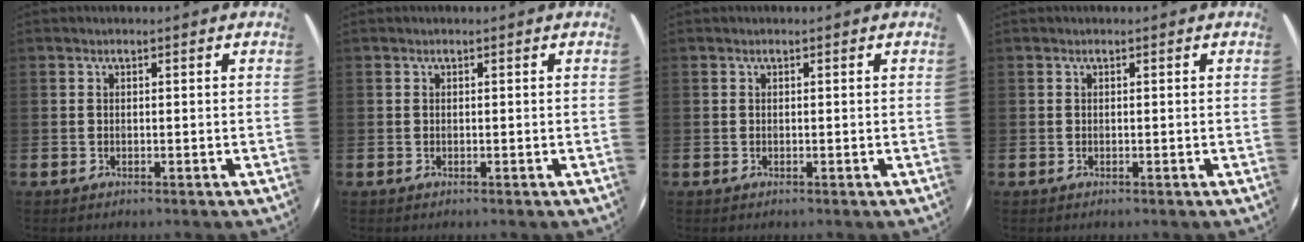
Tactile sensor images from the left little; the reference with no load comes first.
{"total": 0.0}
{"total": 0.0}
{"total": 0.0}